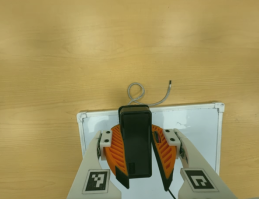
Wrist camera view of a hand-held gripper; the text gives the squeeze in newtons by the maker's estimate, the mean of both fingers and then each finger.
{"total": 11.6, "left": 10.9, "right": 12.2}